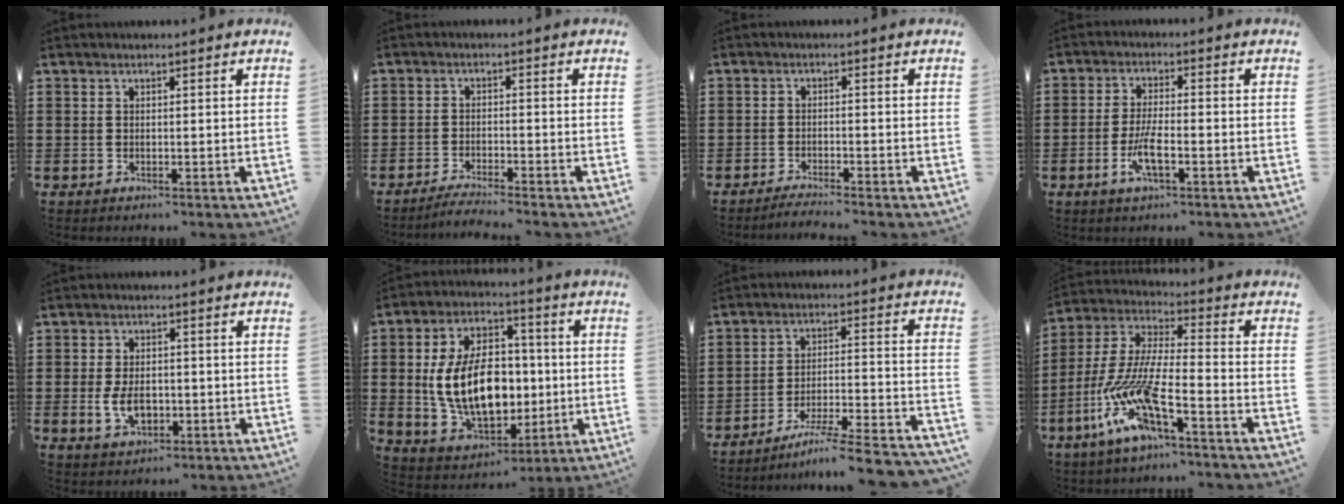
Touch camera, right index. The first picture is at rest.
{"total": 2.6, "force": [-2.5, -0.4, 0.6], "torque": [-0.012, -0.003, -0.050]}
{"total": 2.0, "force": [-1.9, -0.4, 0.5], "torque": [-0.010, -0.002, -0.036]}
{"total": 4.9, "force": [-2.0, 1.1, 4.4], "torque": [-0.100, -0.008, -0.042]}
{"total": 4.9, "force": [-0.9, 3.0, 3.8], "torque": [-0.077, -0.005, -0.020]}
{"total": 13.6, "force": [-0.2, 8.5, 10.7], "torque": [-0.229, -0.001, -0.004]}
{"total": 7.4, "force": [-6.2, -0.4, 3.9], "torque": [-0.067, -0.012, -0.122]}
{"total": 11.6, "force": [-8.0, 1.6, 8.3], "torque": [-0.202, -0.021, -0.171]}